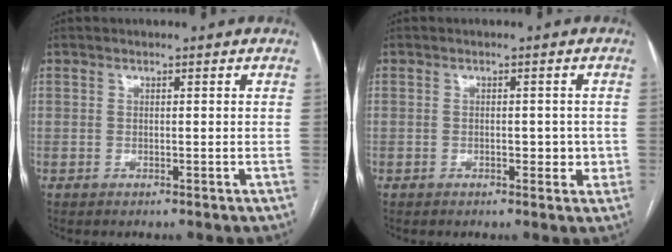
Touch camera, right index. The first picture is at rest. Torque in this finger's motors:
{"motor_torque": [0.28, -0.10, 0.23, 0.02]}